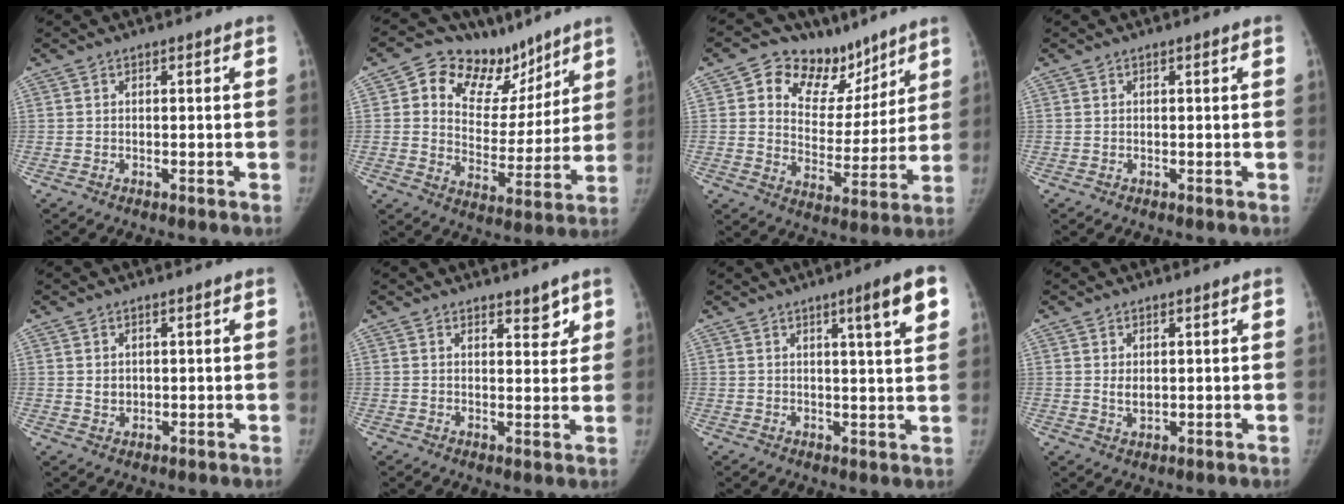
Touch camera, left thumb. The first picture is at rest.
{"total": 17.5, "force": [10.8, 11.4, 7.8], "torque": [-0.052, -0.039, 0.173]}
{"total": 15.5, "force": [9.7, 10.5, 6.0], "torque": [-0.025, -0.039, 0.157]}
{"total": 0.0}
{"total": 1.7, "force": [0.6, 1.4, 0.7], "torque": [-0.004, -0.006, 0.016]}
{"total": 3.6, "force": [2.7, 1.7, 1.8], "torque": [0.003, -0.018, 0.038]}
{"total": 7.7, "force": [3.8, 0.6, 6.7], "torque": [-0.089, -0.015, 0.052]}
{"total": 2.2, "force": [0.6, 1.3, 1.6], "torque": [-0.020, -0.008, 0.014]}